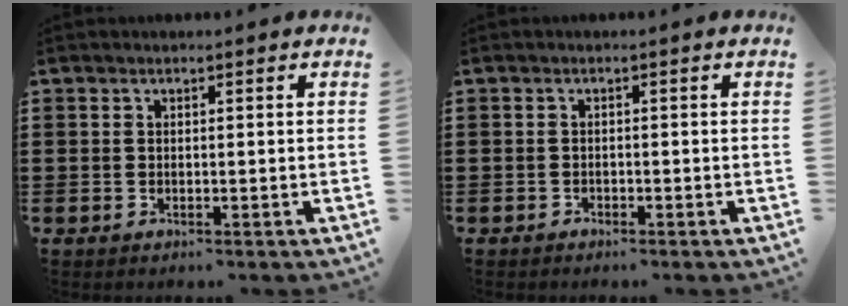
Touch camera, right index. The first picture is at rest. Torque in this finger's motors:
{"motor_torque": [-0.95, 0.97, -0.02, -0.07]}